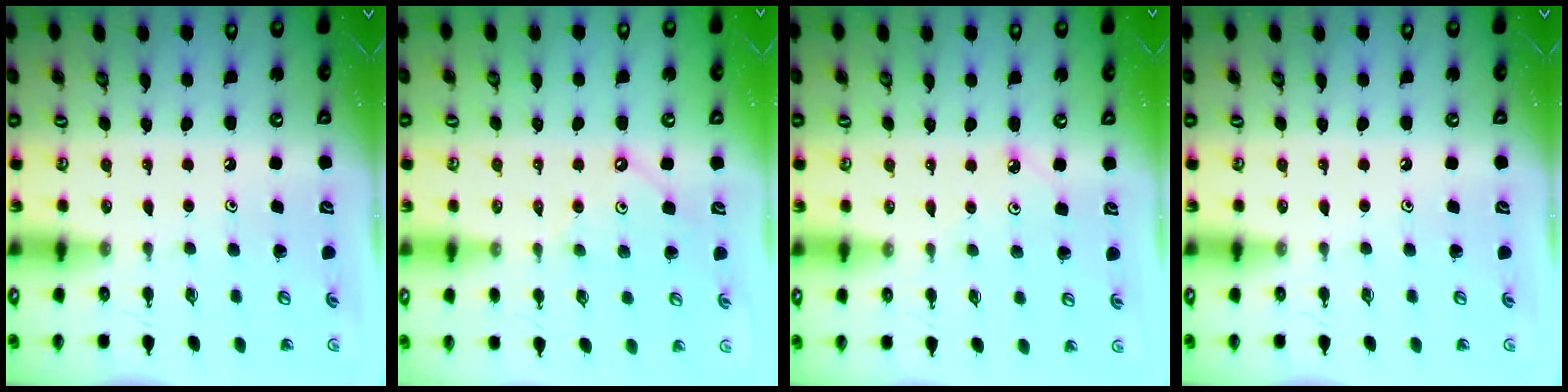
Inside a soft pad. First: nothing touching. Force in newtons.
{"total": 1.8, "press": 1.8, "slide": 0.3}
{"total": 2.2, "press": 2.2, "slide": 0.2}
{"total": 0.0}